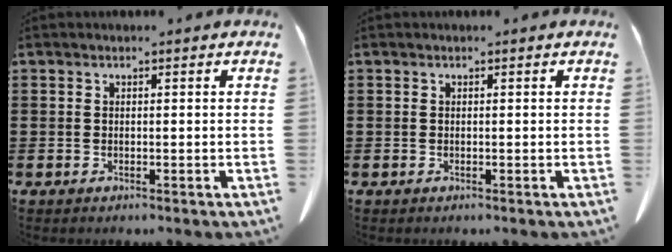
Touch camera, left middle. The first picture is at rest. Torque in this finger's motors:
{"motor_torque": [0.03, -0.03, 0.00, 0.00]}